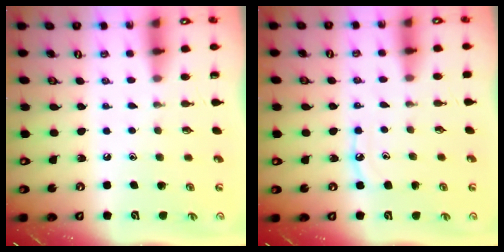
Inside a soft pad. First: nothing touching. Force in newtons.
{"total": 6.8, "press": 6.8, "slide": 0.5}